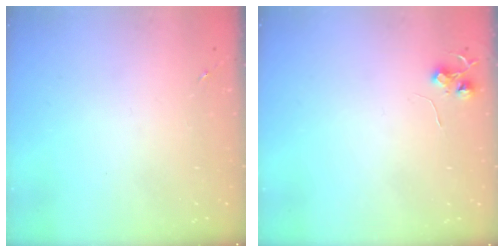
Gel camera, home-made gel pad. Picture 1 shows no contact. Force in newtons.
{"total": 6.0, "press": 6.0, "slide": 0.5}